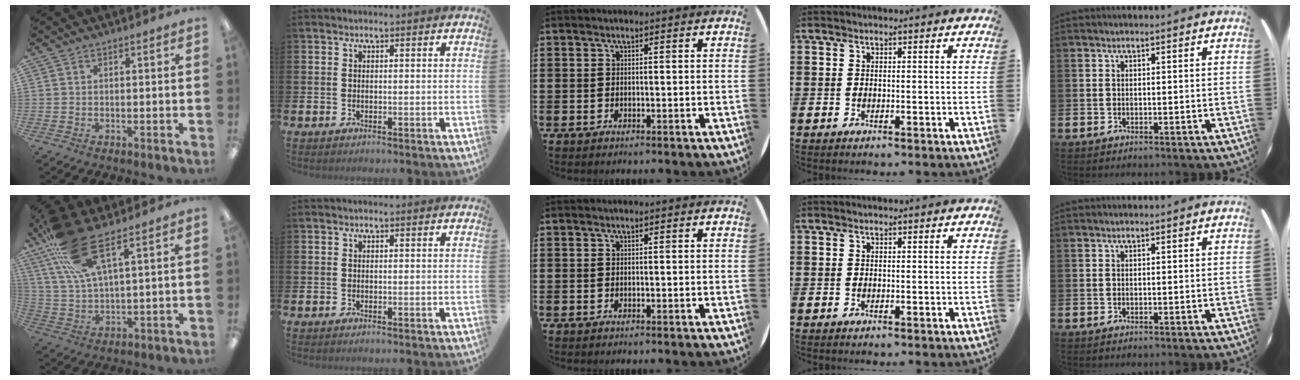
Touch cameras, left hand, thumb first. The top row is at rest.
{"thumb": {"total": 15.0, "force": [9.7, 4.1, 10.7], "torque": [-0.232, -0.028, 0.172]}}